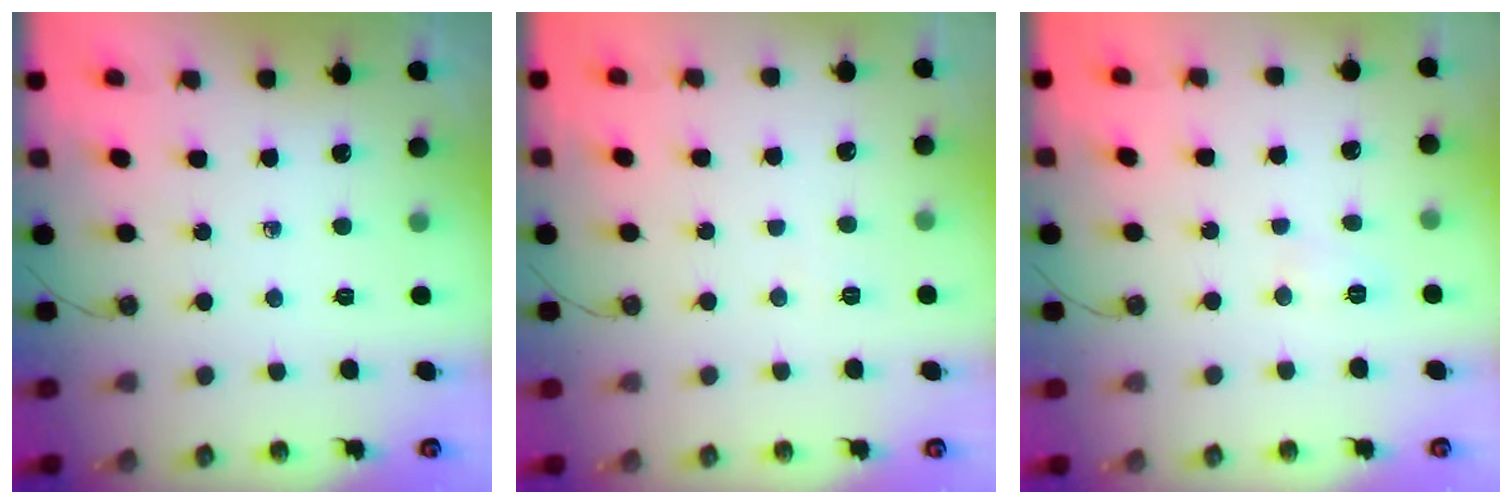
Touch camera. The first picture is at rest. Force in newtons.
{"total": 3.9, "press": 3.8, "slide": 0.7}
{"total": 3.8, "press": 3.7, "slide": 0.9}